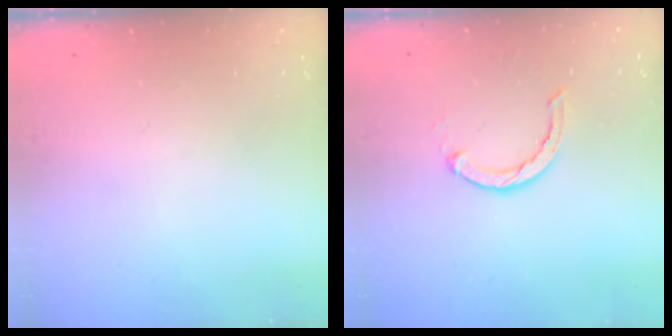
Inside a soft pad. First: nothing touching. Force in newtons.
{"total": 2.3, "press": 2.3, "slide": 0.3}